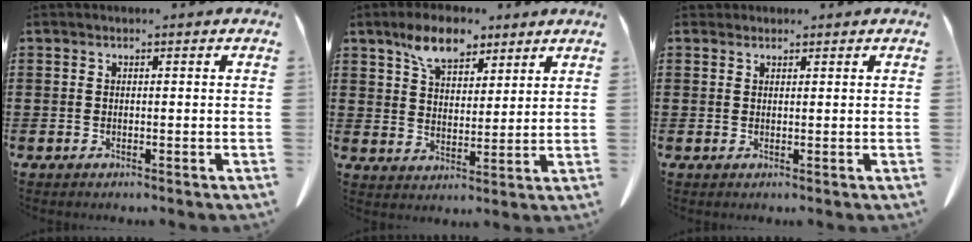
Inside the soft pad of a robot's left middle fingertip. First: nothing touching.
{"total": 7.7, "force": [5.7, 3.6, 3.8], "torque": [-0.078, -0.007, 0.102]}
{"total": 1.0, "force": [1.0, 0.4, 0.1], "torque": [-0.005, 0.001, 0.020]}